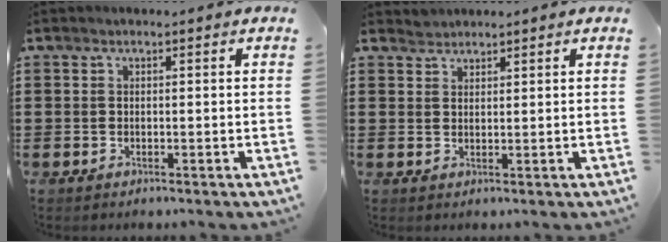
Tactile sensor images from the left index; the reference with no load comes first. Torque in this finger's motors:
{"motor_torque": [0.54, -0.60, 0.14, -0.01]}